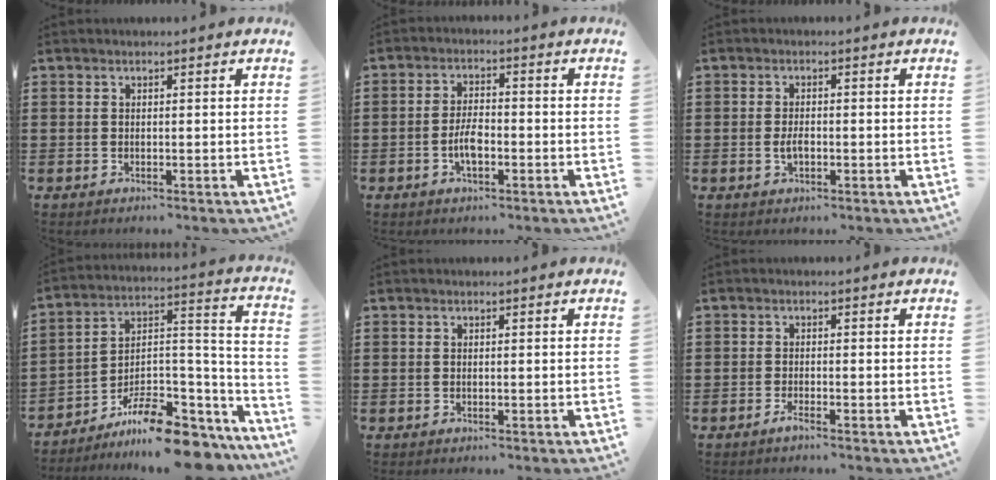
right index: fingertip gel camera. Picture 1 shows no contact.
{"total": 4.3, "force": [-1.4, 1.8, 3.6], "torque": [-0.077, 0.002, -0.028]}
{"total": 2.4, "force": [-0.5, 1.1, 2.0], "torque": [-0.046, -0.001, -0.012]}
{"total": 11.6, "force": [-9.2, 3.4, 6.1], "torque": [-0.092, 0.034, -0.168]}
{"total": 0.0}
{"total": 1.4, "force": [-1.0, -0.1, 0.9], "torque": [-0.017, -0.007, -0.018]}